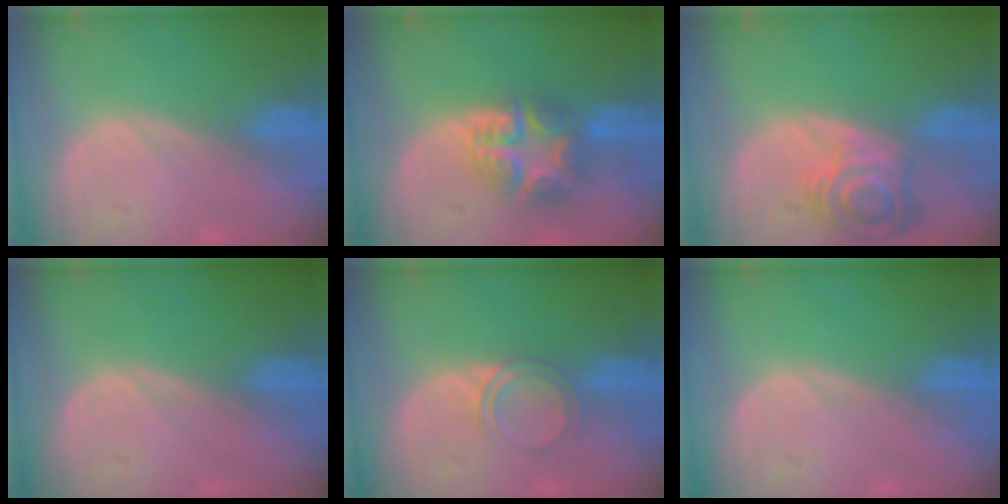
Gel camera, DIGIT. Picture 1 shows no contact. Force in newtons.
{"total": 7.6, "press": 6.6, "slide": 3.7}
{"total": 7.4, "press": 6.6, "slide": 3.4}
{"total": 0.0}
{"total": 3.0, "press": 3.0, "slide": 0.3}
{"total": 0.0}